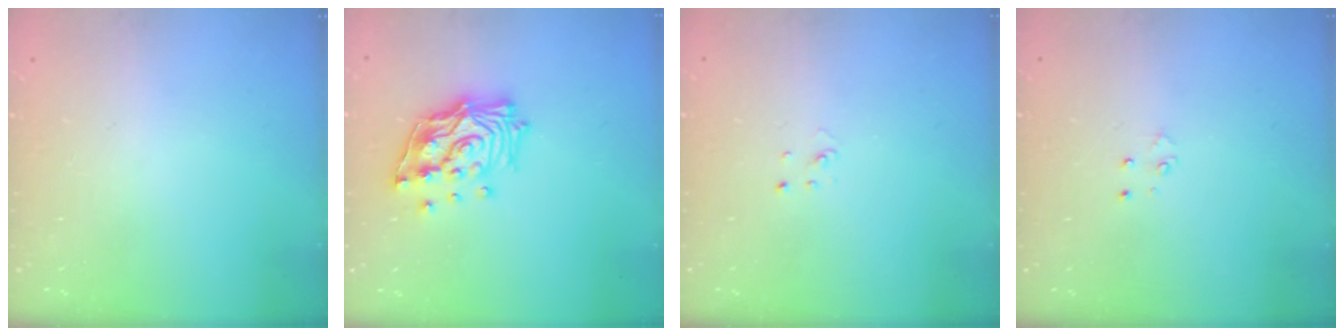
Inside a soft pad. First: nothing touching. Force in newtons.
{"total": 17.0, "press": 16.8, "slide": 2.2}
{"total": 2.0, "press": 2.0, "slide": 0.1}
{"total": 3.3, "press": 3.2, "slide": 0.4}